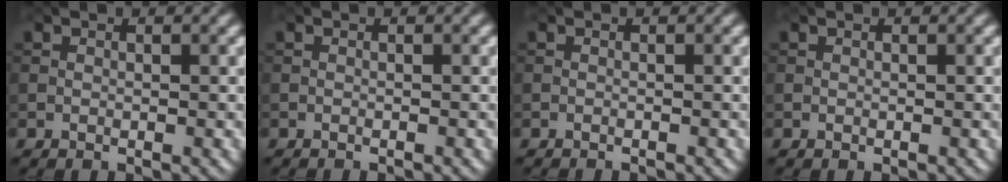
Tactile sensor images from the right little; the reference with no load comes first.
{"total": 0.7, "force": [-0.7, -0.2, 0.0], "torque": [0.000, -0.008, -0.014]}
{"total": 1.0, "force": [-1.0, -0.2, 0.1], "torque": [-0.001, -0.010, -0.019]}
{"total": 0.0}